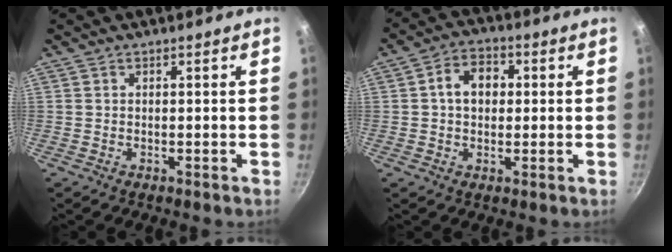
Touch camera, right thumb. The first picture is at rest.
{"total": 7.1, "force": [0.9, 5.3, 4.6], "torque": [-0.052, 0.015, 0.004]}